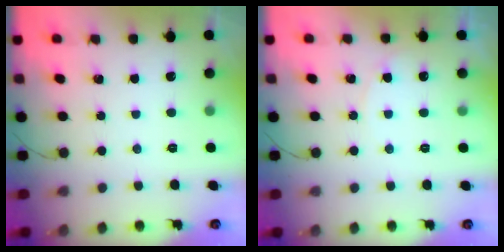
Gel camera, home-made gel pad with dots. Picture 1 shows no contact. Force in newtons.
{"total": 3.3, "press": 3.3, "slide": 0.3}